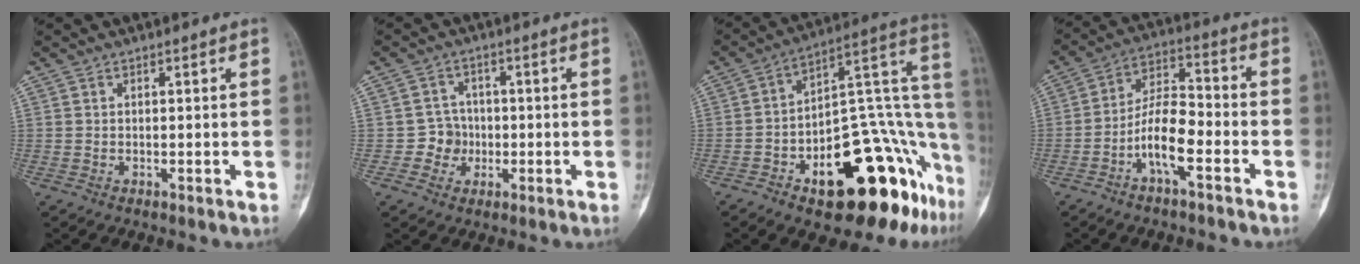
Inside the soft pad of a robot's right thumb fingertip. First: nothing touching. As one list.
[{"total": 4.2, "force": [-0.9, 4.0, 0.6], "torque": [0.023, 0.013, -0.023]}, {"total": 26.3, "force": [-11.8, 10.3, 21.1], "torque": [-0.188, 0.088, -0.166]}, {"total": 10.3, "force": [-4.5, 3.9, 8.5], "torque": [-0.158, 0.045, -0.087]}]